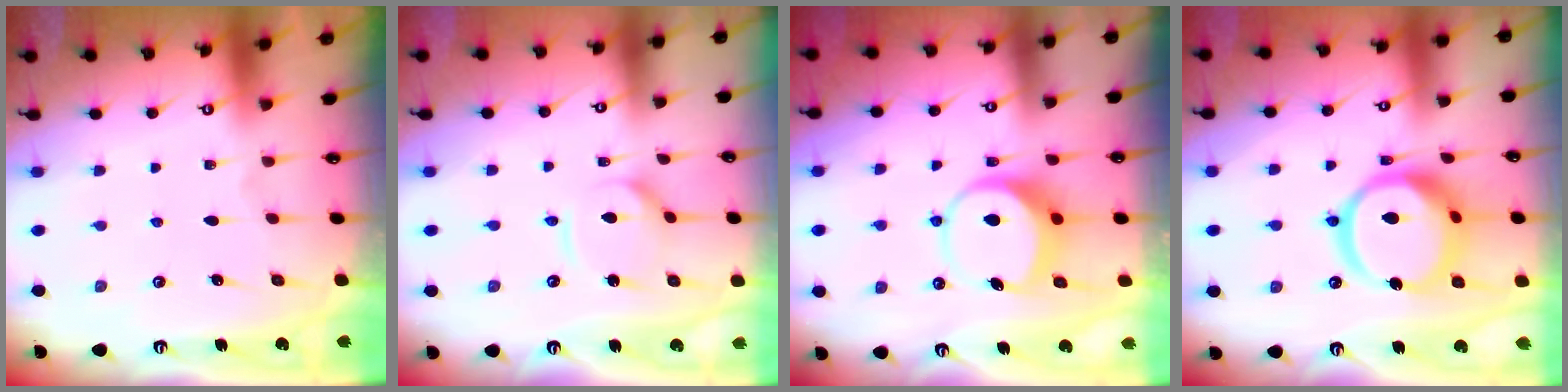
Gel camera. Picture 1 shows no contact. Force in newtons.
{"total": 8.1, "press": 8.1, "slide": 0.6}
{"total": 8.8, "press": 8.7, "slide": 1.5}
{"total": 18.0, "press": 17.9, "slide": 2.1}